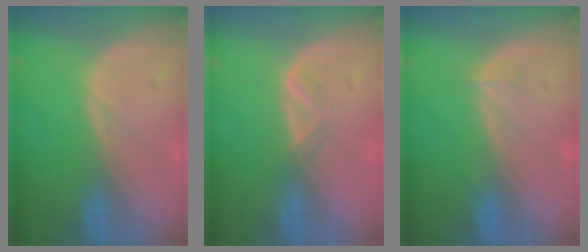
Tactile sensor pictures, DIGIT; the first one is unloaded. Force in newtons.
{"total": 1.6, "press": 1.5, "slide": 0.7}
{"total": 0.9, "press": 0.8, "slide": 0.2}